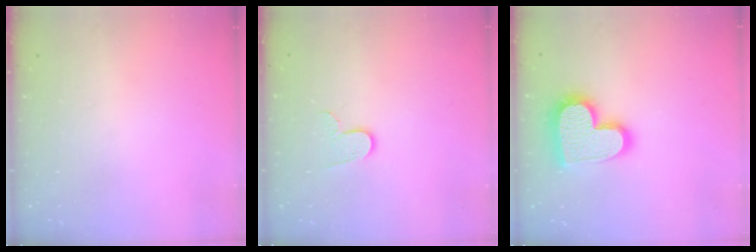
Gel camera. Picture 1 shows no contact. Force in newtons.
{"total": 6.1, "press": 6.1, "slide": 0.6}
{"total": 18.4, "press": 18.4, "slide": 1.0}